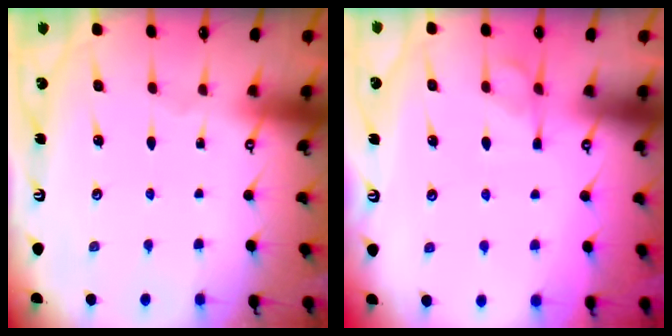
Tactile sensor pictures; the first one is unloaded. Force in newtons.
{"total": 1.9, "press": 1.2, "slide": 1.4}